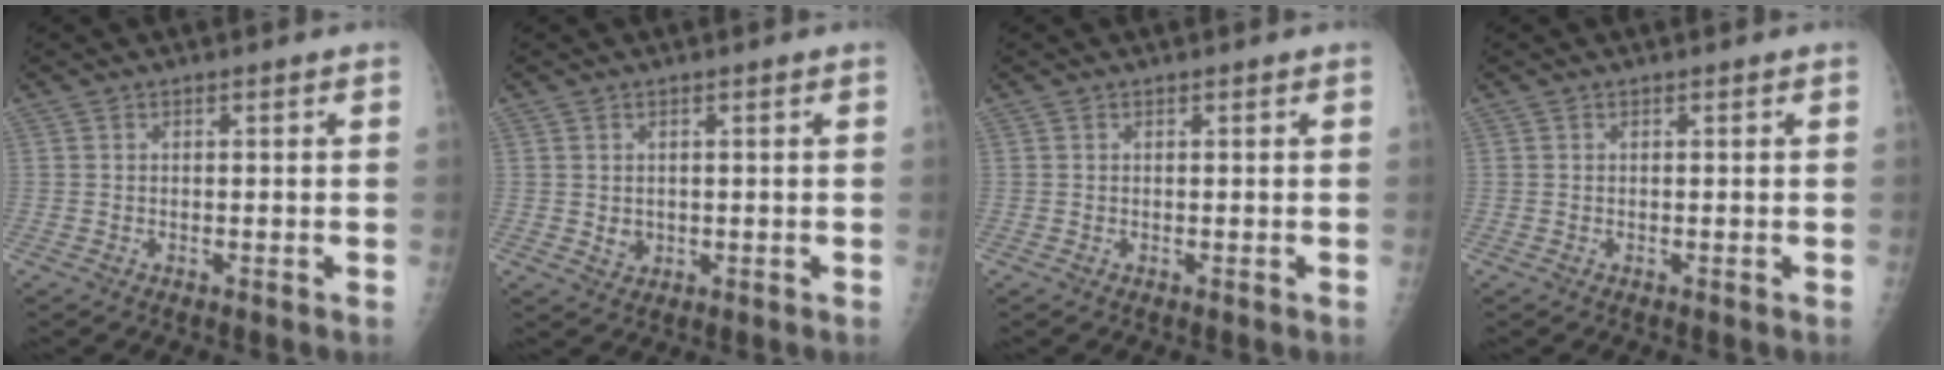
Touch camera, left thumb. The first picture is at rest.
{"total": 2.0, "force": [0.2, 1.8, 1.0], "torque": [-0.011, -0.003, 0.011]}
{"total": 0.0}
{"total": 0.0}